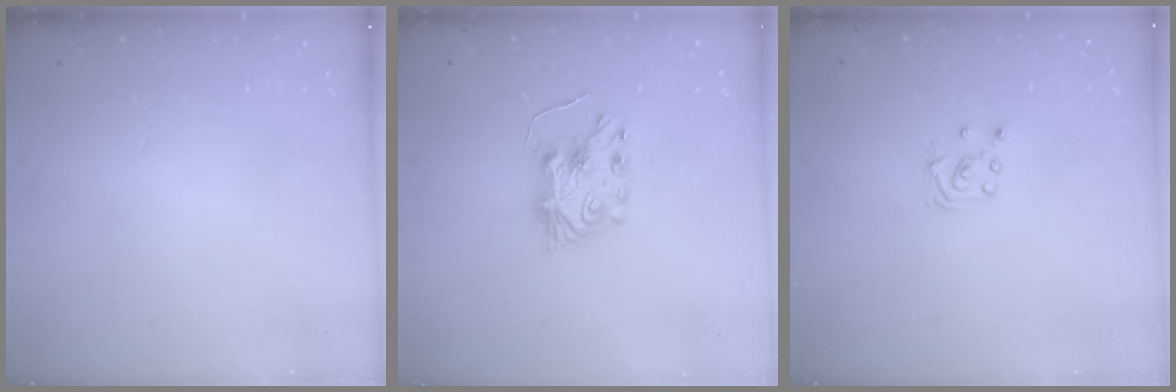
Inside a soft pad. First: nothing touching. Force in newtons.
{"total": 7.3, "press": 7.2, "slide": 0.6}
{"total": 3.7, "press": 3.6, "slide": 0.4}